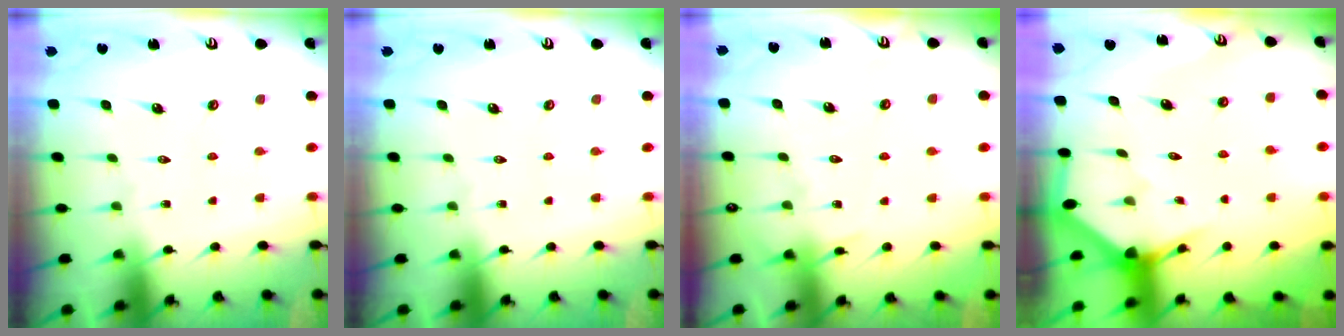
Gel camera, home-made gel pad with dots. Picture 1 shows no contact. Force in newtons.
{"total": 0.0}
{"total": 3.8, "press": 3.8, "slide": 0.6}
{"total": 2.9, "press": 2.9, "slide": 0.2}